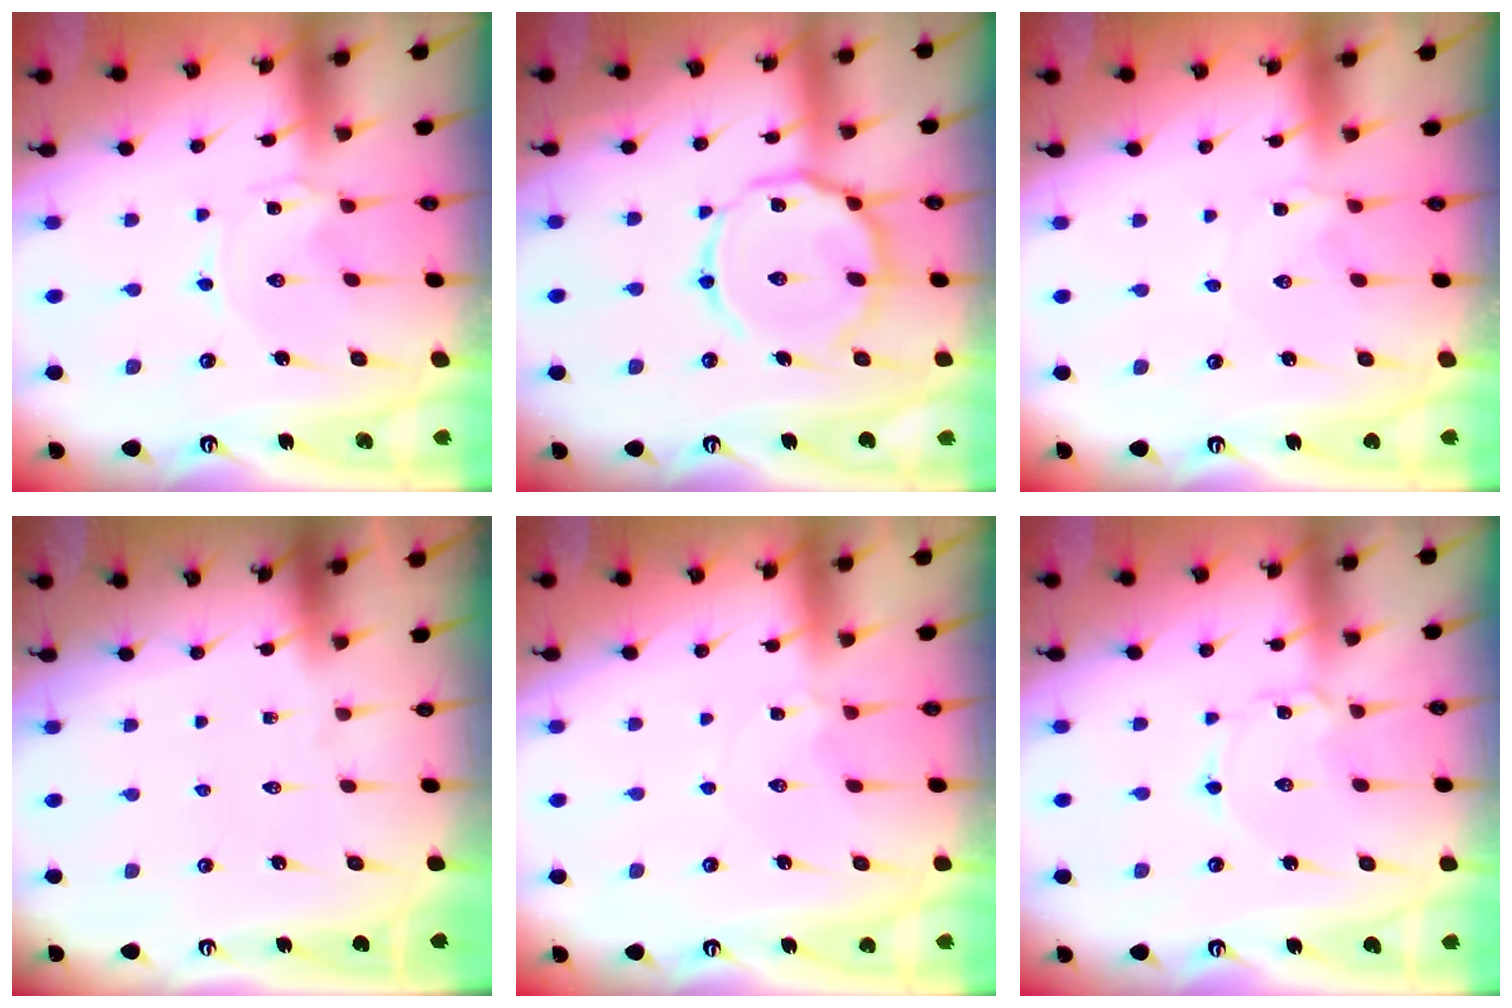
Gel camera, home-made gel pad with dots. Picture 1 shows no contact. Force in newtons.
{"total": 16.5, "press": 16.4, "slide": 1.4}
{"total": 1.5, "press": 1.4, "slide": 0.2}
{"total": 0.0}
{"total": 2.7, "press": 2.6, "slide": 0.5}
{"total": 1.8, "press": 1.8, "slide": 0.1}